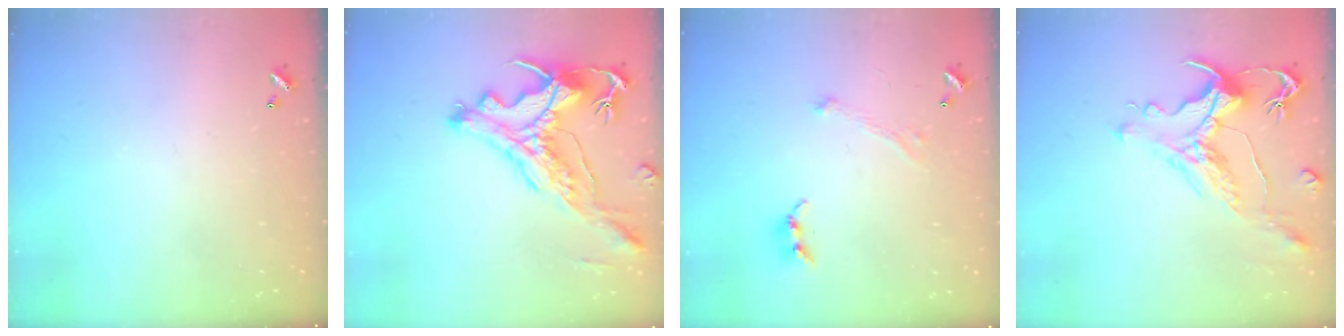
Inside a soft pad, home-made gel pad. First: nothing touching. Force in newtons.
{"total": 4.0, "press": 3.8, "slide": 1.3}
{"total": 0.8, "press": 0.7, "slide": 0.4}
{"total": 1.4, "press": 0.2, "slide": 1.4}